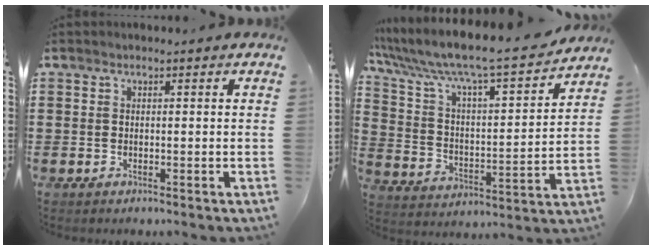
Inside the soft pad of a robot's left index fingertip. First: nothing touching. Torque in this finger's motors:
{"motor_torque": [2.14, 0.00, 1.05, 0.21]}